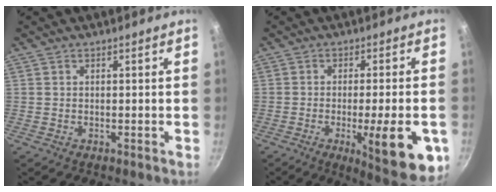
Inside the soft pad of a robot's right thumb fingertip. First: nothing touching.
{"total": 15.5, "force": [-4.7, 3.8, 14.3], "torque": [-0.171, 0.004, -0.057]}